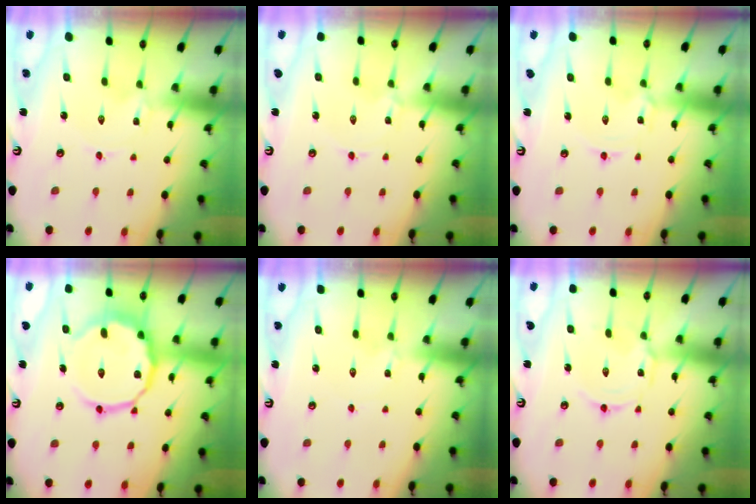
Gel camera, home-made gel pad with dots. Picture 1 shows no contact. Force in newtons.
{"total": 0.7, "press": 0.6, "slide": 0.1}
{"total": 1.5, "press": 1.4, "slide": 0.2}
{"total": 14.5, "press": 14.4, "slide": 1.6}
{"total": 1.0, "press": 1.0, "slide": 0.2}
{"total": 4.6, "press": 4.6, "slide": 0.4}